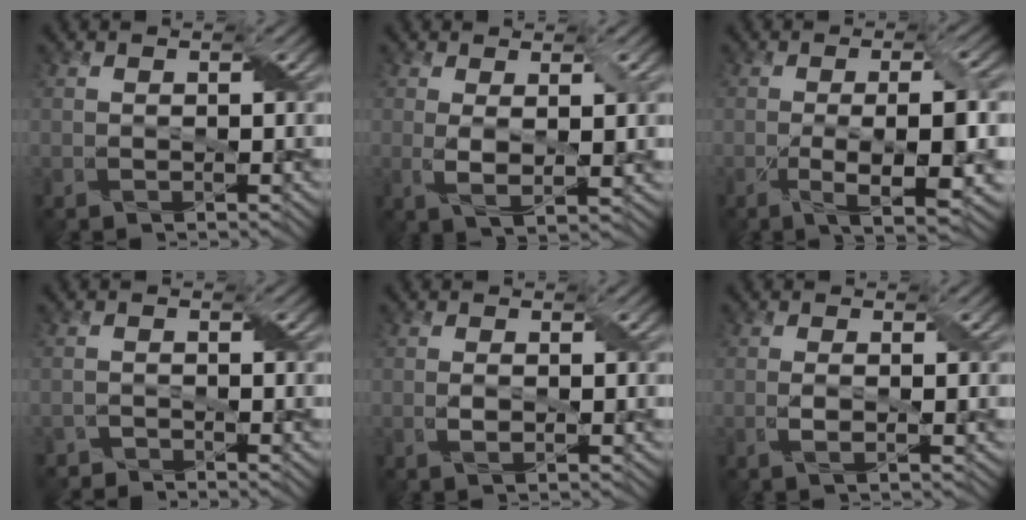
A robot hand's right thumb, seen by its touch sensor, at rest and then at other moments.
{"total": 3.9, "force": [1.0, 1.1, 3.6], "torque": [-0.078, -0.006, 0.020]}
{"total": 7.9, "force": [-1.6, 1.8, 7.5], "torque": [-0.124, -0.004, -0.022]}
{"total": 1.5, "force": [-1.3, 0.6, 0.4], "torque": [-0.006, 0.004, -0.027]}
{"total": 1.7, "force": [-0.1, 0.8, 1.5], "torque": [-0.032, -0.002, 0.002]}
{"total": 1.9, "force": [-0.2, 0.5, 1.8], "torque": [-0.039, -0.001, -0.003]}